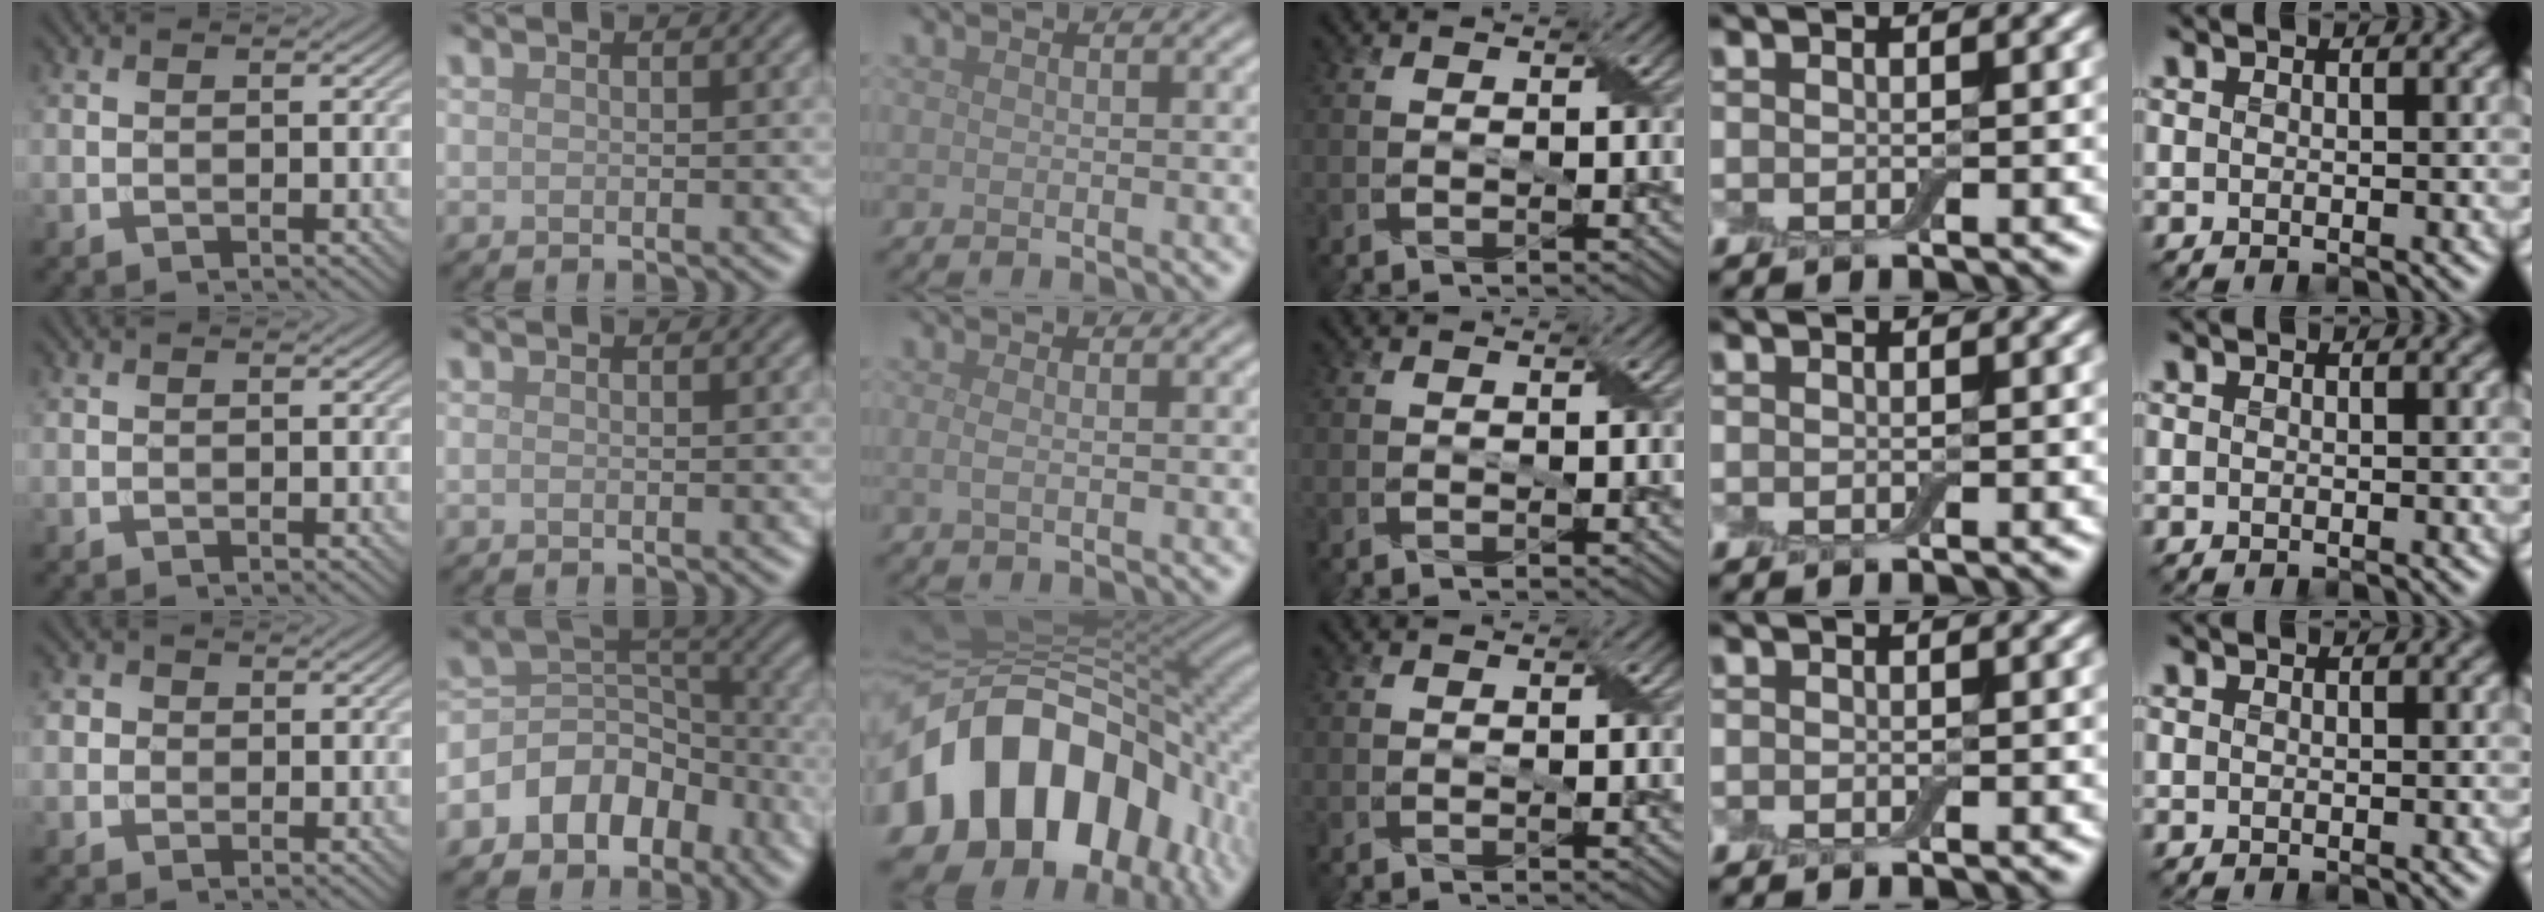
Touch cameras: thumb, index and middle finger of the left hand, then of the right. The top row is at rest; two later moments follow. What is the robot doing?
{"motion": "fold", "object": "cloth"}